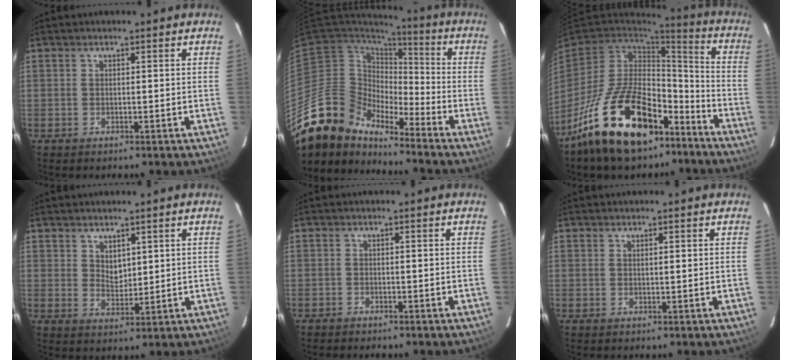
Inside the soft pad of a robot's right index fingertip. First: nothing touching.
{"total": 13.5, "force": [-12.3, 5.1, 2.1], "torque": [-0.045, 0.018, -0.241]}
{"total": 23.2, "force": [-14.3, 11.7, 14.0], "torque": [-0.269, 0.018, -0.221]}
{"total": 3.4, "force": [2.1, 2.1, 1.6], "torque": [-0.021, -0.002, 0.039]}
{"total": 1.5, "force": [-1.3, 0.6, 0.1], "torque": [-0.016, 0.000, -0.023]}
{"total": 0.7, "force": [0.4, 0.2, 0.6], "torque": [-0.011, 0.003, 0.008]}